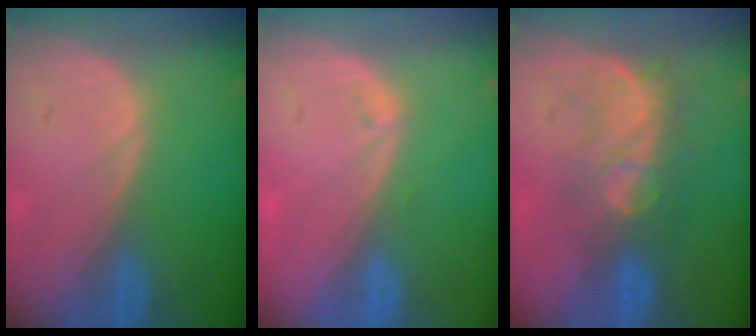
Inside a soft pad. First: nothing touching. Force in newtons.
{"total": 0.6, "press": 0.6, "slide": 0.2}
{"total": 7.7, "press": 7.5, "slide": 1.9}